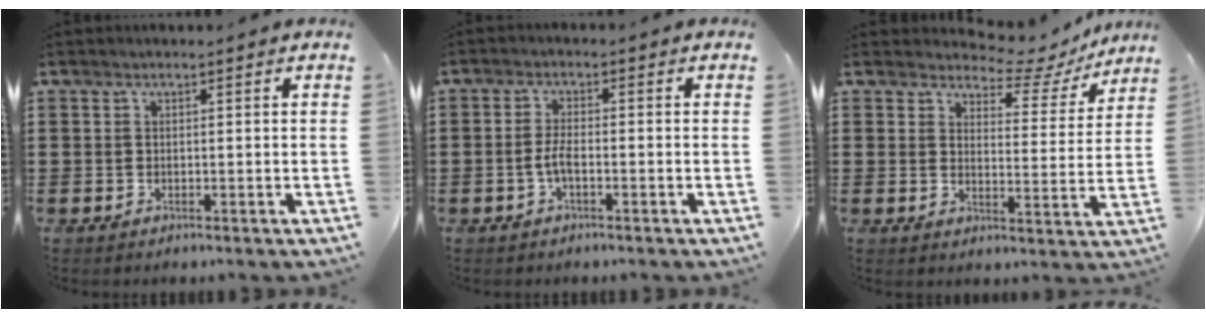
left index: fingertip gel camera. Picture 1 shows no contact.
{"total": 2.8, "force": [-1.1, 0.8, 2.4], "torque": [-0.068, -0.004, -0.027]}
{"total": 4.1, "force": [3.7, 1.6, 1.1], "torque": [-0.032, -0.026, 0.055]}